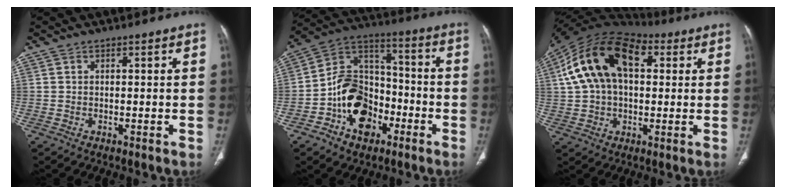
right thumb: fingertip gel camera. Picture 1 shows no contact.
{"total": 15.2, "force": [-6.2, 10.7, 8.9], "torque": [-0.115, 0.059, -0.112]}
{"total": 19.5, "force": [5.0, 11.8, 14.7], "torque": [-0.254, 0.031, 0.076]}